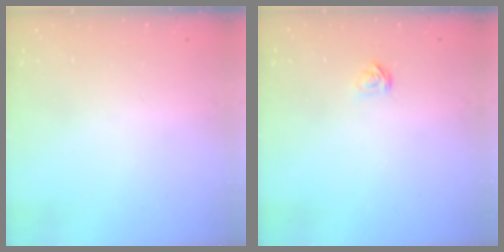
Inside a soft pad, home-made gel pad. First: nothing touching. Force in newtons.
{"total": 2.4, "press": 2.4, "slide": 0.2}